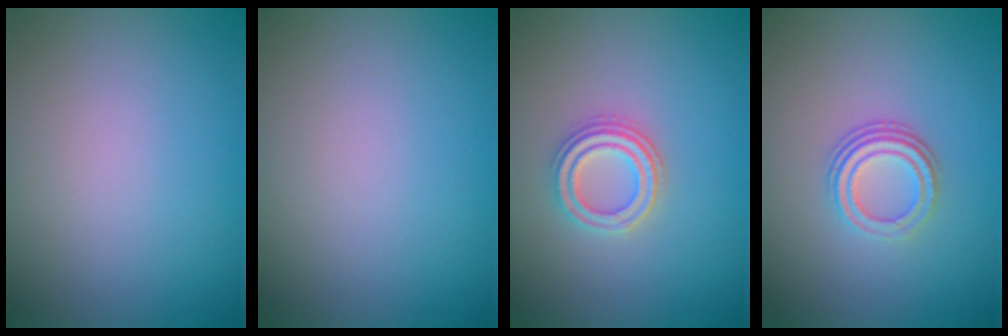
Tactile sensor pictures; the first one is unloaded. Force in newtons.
{"total": 0.0}
{"total": 2.7, "press": 2.6, "slide": 1.0}
{"total": 3.0, "press": 2.1, "slide": 2.1}